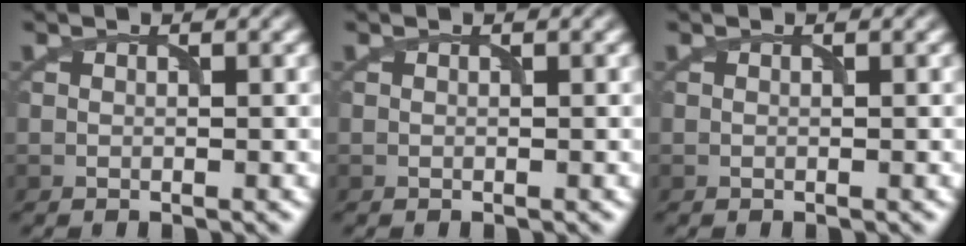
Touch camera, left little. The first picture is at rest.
{"total": 0.0}
{"total": 0.0}